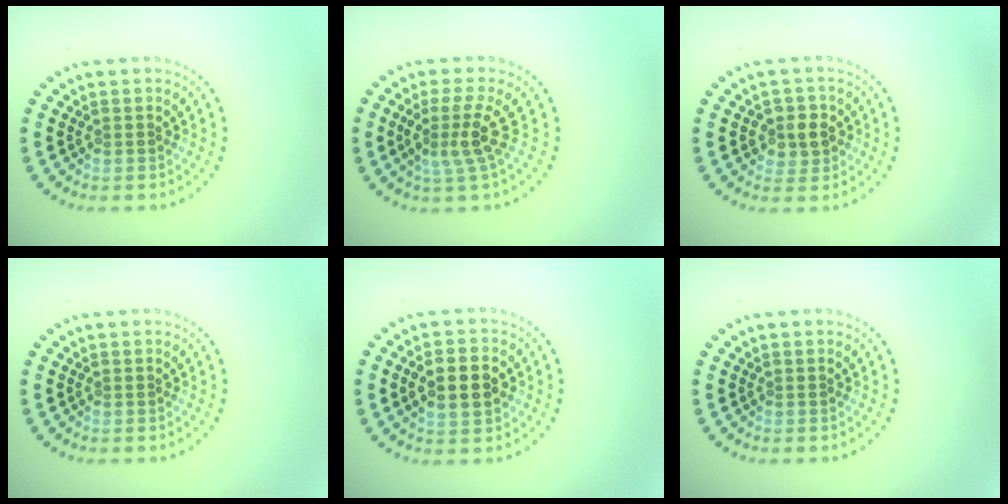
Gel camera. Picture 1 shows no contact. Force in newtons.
{"total": 3.0, "press": 2.2, "slide": 2.0}
{"total": 2.6, "press": 2.4, "slide": 1.0}
{"total": 0.0}
{"total": 4.4, "press": 4.4, "slide": 0.3}
{"total": 0.0}